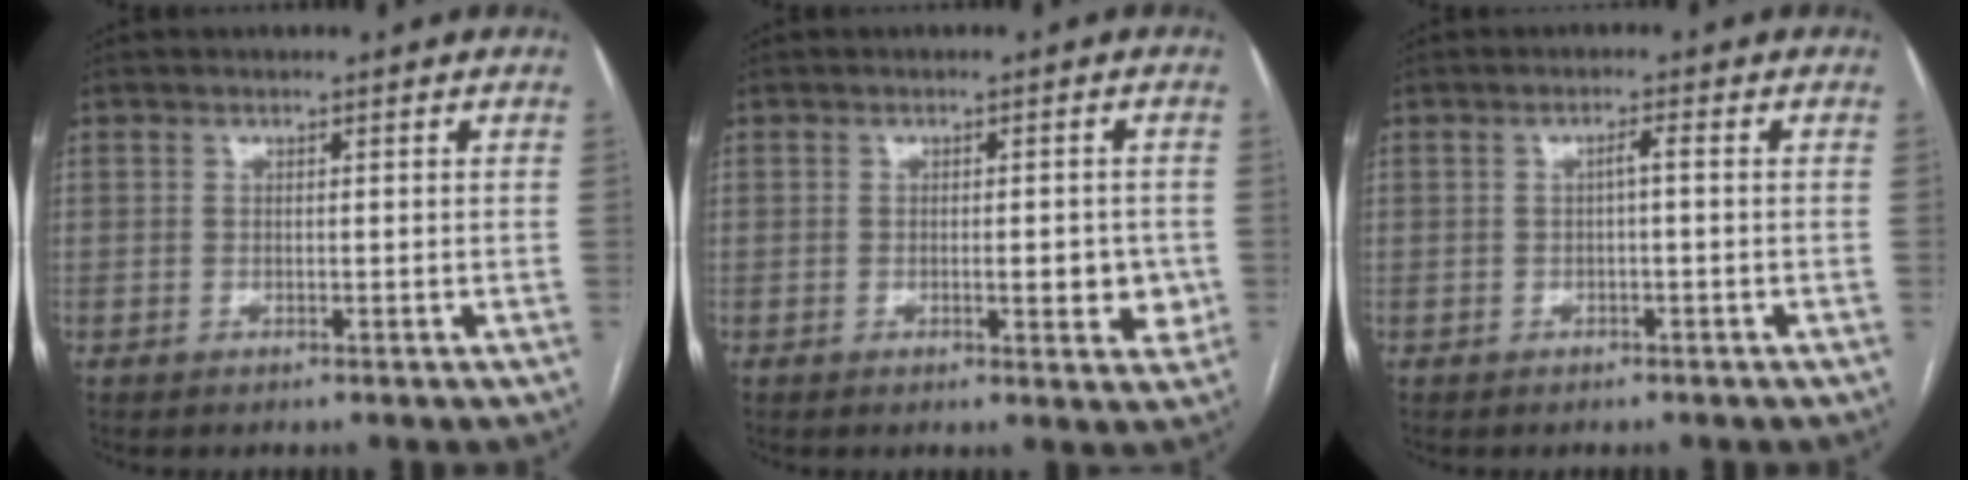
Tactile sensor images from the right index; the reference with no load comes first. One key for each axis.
{"total": 4.8, "fx": -0.7, "fy": 1.6, "fz": 4.4, "tx": -0.054, "ty": -0.004, "tz": -0.007}
{"total": 1.5, "fx": -0.1, "fy": 0.1, "fz": 1.4, "tx": -0.023, "ty": 0.004, "tz": 0.000}